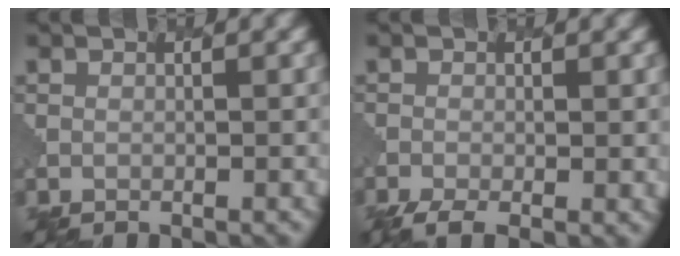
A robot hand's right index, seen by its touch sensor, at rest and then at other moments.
{"total": 3.6, "force": [-1.7, 1.4, 2.8], "torque": [-0.048, -0.003, -0.031]}